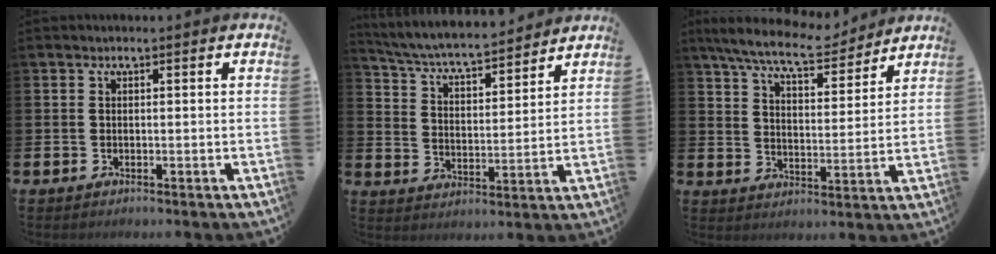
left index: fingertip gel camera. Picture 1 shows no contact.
{"total": 6.0, "force": [5.7, 0.7, 1.6], "torque": [-0.061, -0.049, 0.095]}
{"total": 9.0, "force": [8.3, 1.3, 3.2], "torque": [-0.088, -0.044, 0.147]}